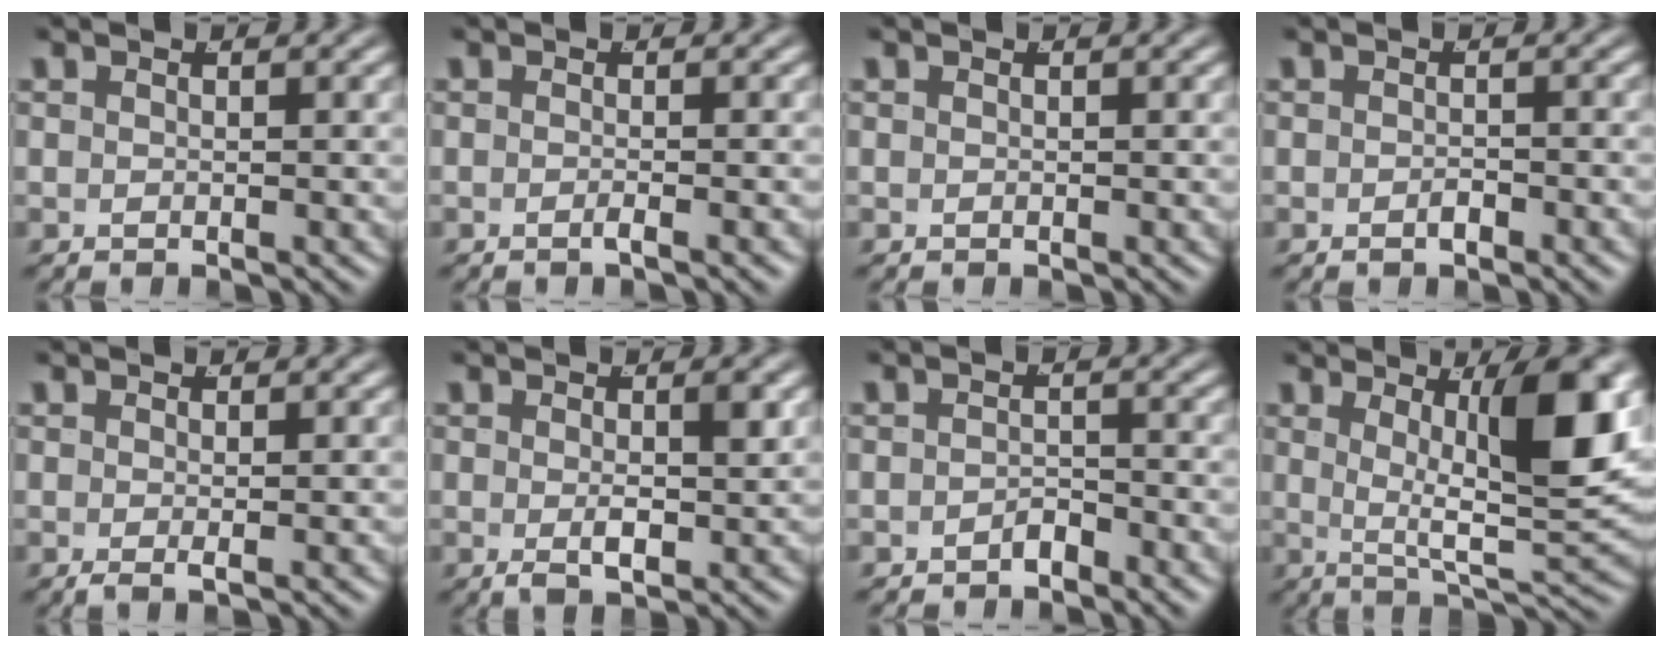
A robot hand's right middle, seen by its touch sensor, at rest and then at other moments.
{"total": 1.0, "force": [-0.7, -0.4, 0.6], "torque": [-0.008, 0.003, -0.016]}
{"total": 0.0}
{"total": 0.9, "force": [-0.8, 0.0, 0.5], "torque": [-0.008, -0.002, -0.012]}
{"total": 0.8, "force": [-0.1, -0.4, 0.7], "torque": [-0.011, -0.009, 0.000]}
{"total": 1.9, "force": [-0.2, 0.2, 1.9], "torque": [-0.030, -0.011, 0.006]}
{"total": 1.4, "force": [-1.4, 0.3, 0.2], "torque": [0.000, -0.004, -0.024]}
{"total": 8.9, "force": [1.4, 2.3, 8.5], "torque": [-0.119, -0.012, 0.030]}